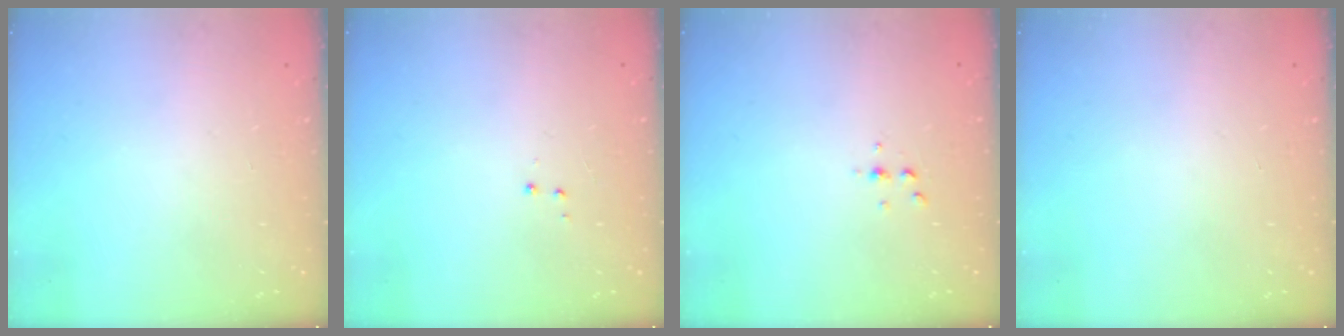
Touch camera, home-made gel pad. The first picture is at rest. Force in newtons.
{"total": 3.0, "press": 2.9, "slide": 0.6}
{"total": 2.6, "press": 2.6, "slide": 0.3}
{"total": 0.0}